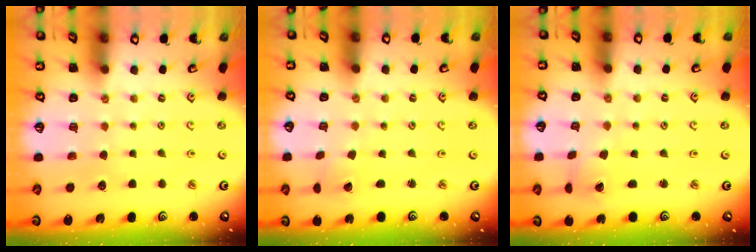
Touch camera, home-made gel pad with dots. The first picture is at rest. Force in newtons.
{"total": 0.0}
{"total": 0.8, "press": 0.8, "slide": 0.1}